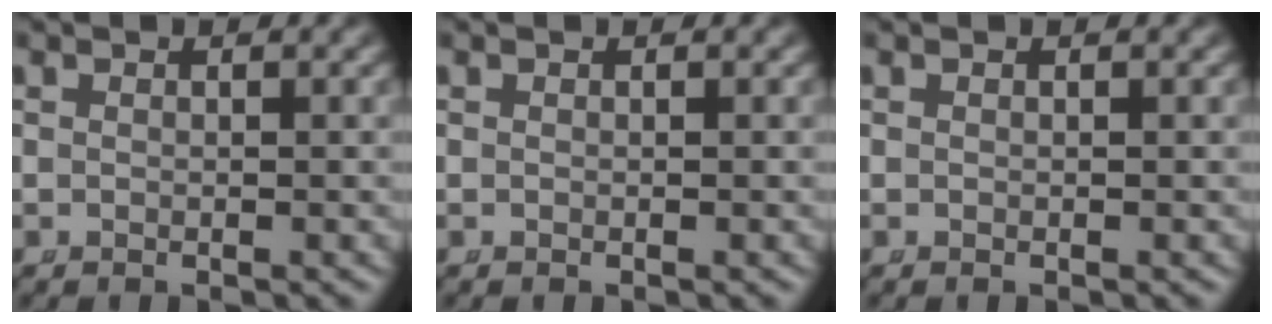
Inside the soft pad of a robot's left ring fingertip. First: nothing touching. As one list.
[{"total": 0.0}, {"total": 0.0}]